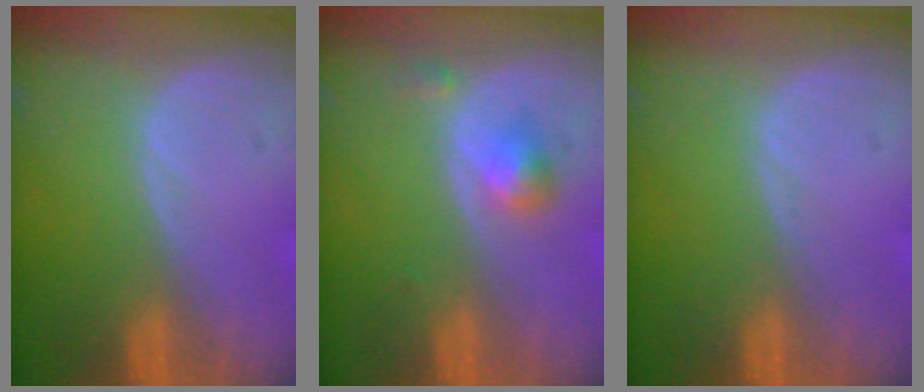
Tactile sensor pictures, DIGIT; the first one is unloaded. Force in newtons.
{"total": 2.8, "press": 2.7, "slide": 0.2}
{"total": 0.0}